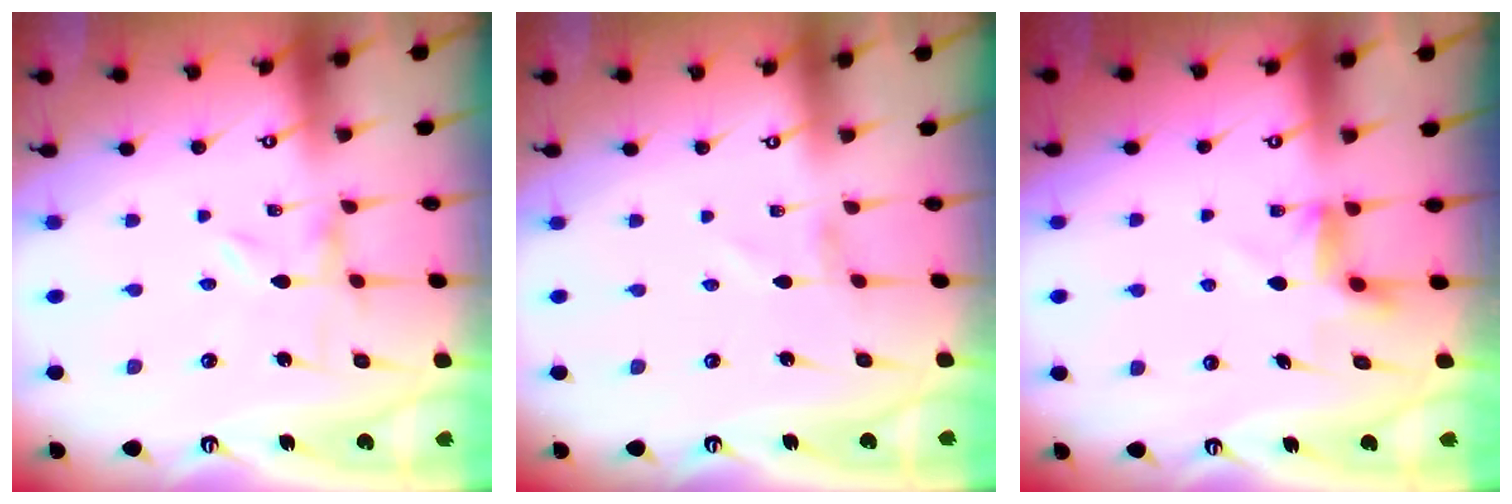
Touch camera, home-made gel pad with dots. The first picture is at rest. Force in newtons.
{"total": 1.0, "press": 1.0, "slide": 0.1}
{"total": 5.0, "press": 5.0, "slide": 0.4}